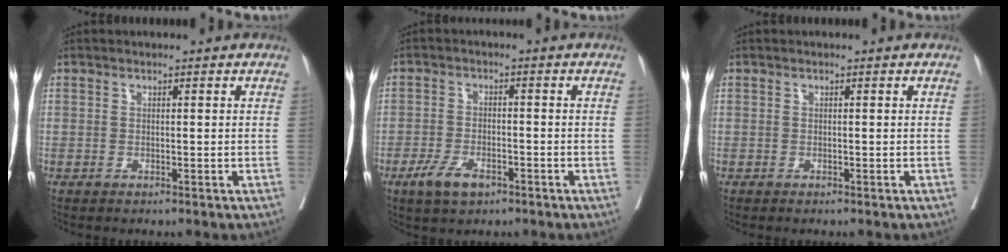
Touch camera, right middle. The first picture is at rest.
{"total": 5.0, "force": [-3.0, 2.1, 3.4], "torque": [-0.070, -0.003, -0.051]}
{"total": 0.0}